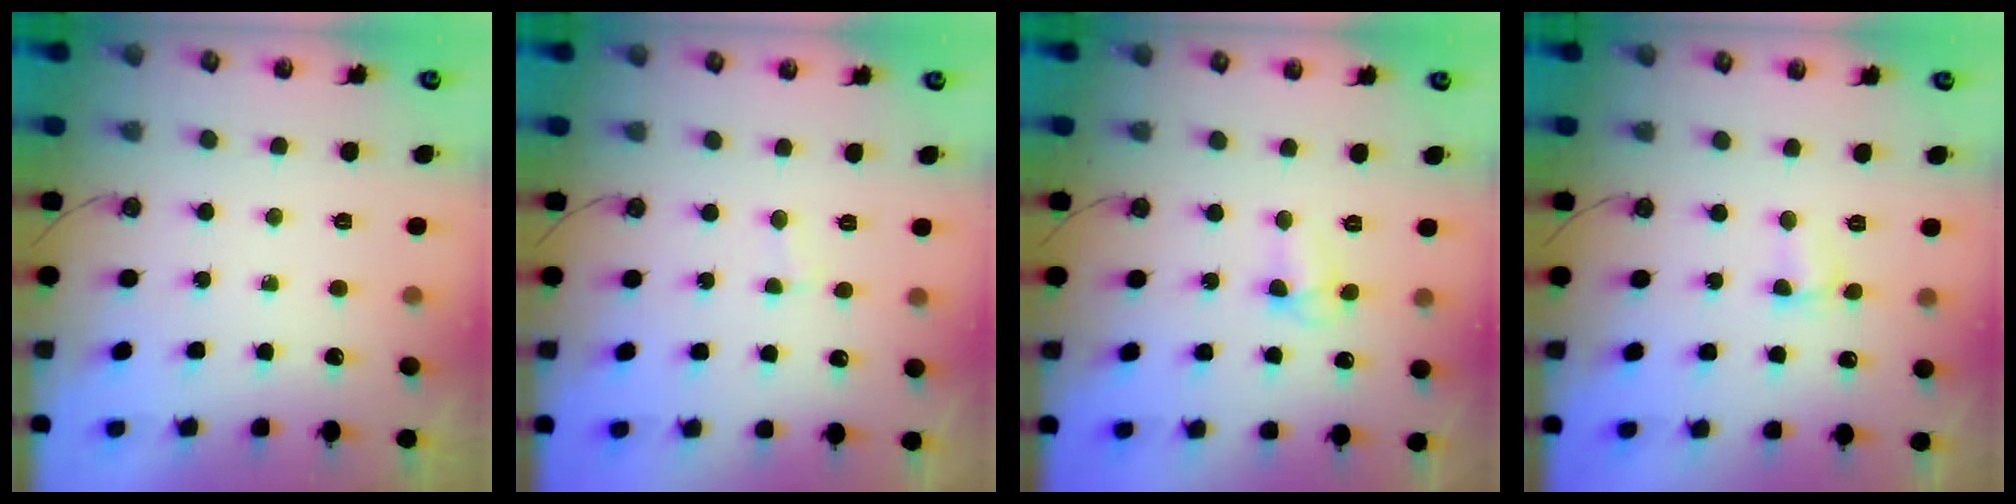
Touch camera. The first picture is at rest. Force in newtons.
{"total": 1.8, "press": 1.8, "slide": 0.1}
{"total": 3.7, "press": 3.7, "slide": 0.3}
{"total": 2.4, "press": 2.4, "slide": 0.6}